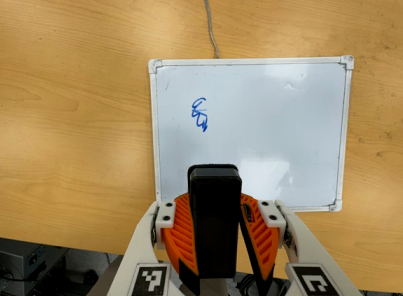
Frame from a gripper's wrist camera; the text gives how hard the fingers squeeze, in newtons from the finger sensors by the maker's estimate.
{"total": 11.0, "left": 9.9, "right": 12.1}